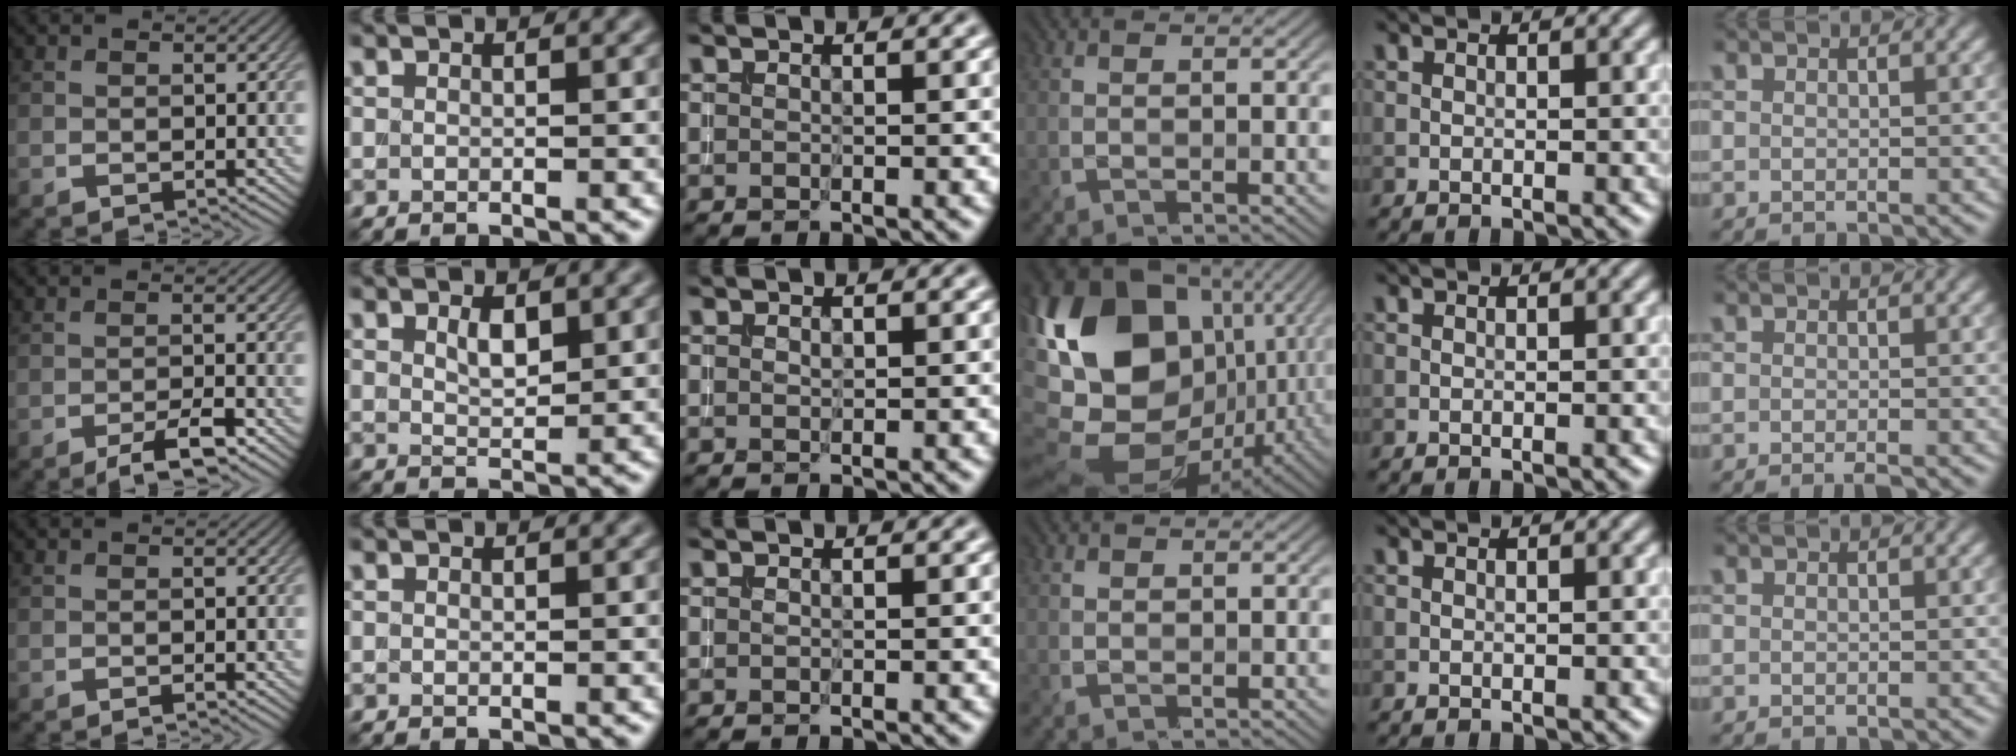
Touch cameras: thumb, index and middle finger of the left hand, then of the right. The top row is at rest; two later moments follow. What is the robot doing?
{"motion": "extract", "object": "backpack"}